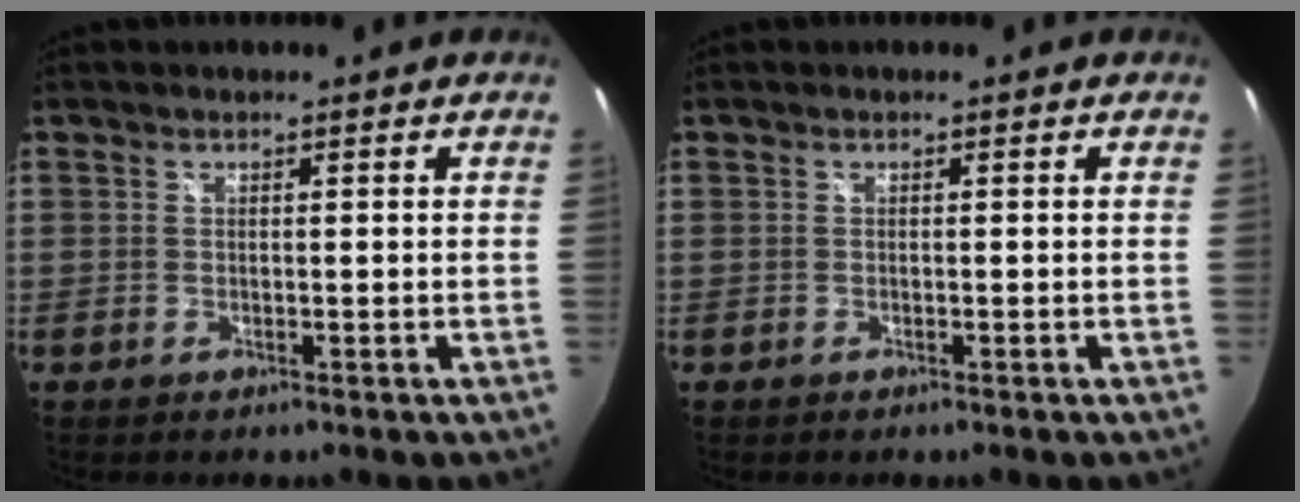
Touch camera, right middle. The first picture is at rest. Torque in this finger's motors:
{"motor_torque": [1.79, -0.36, 0.01, 0.01]}